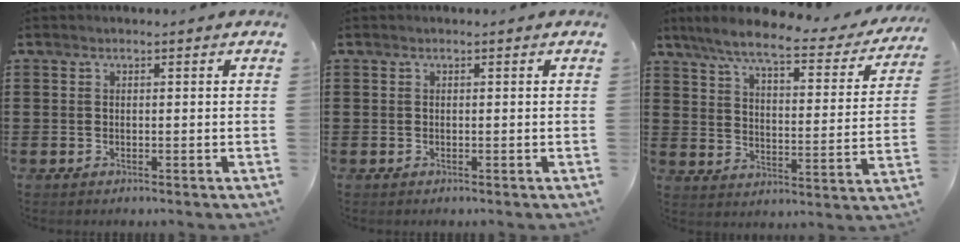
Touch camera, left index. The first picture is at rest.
{"total": 0.0}
{"total": 7.7, "force": [6.2, 0.6, 4.5], "torque": [-0.113, -0.037, 0.104]}